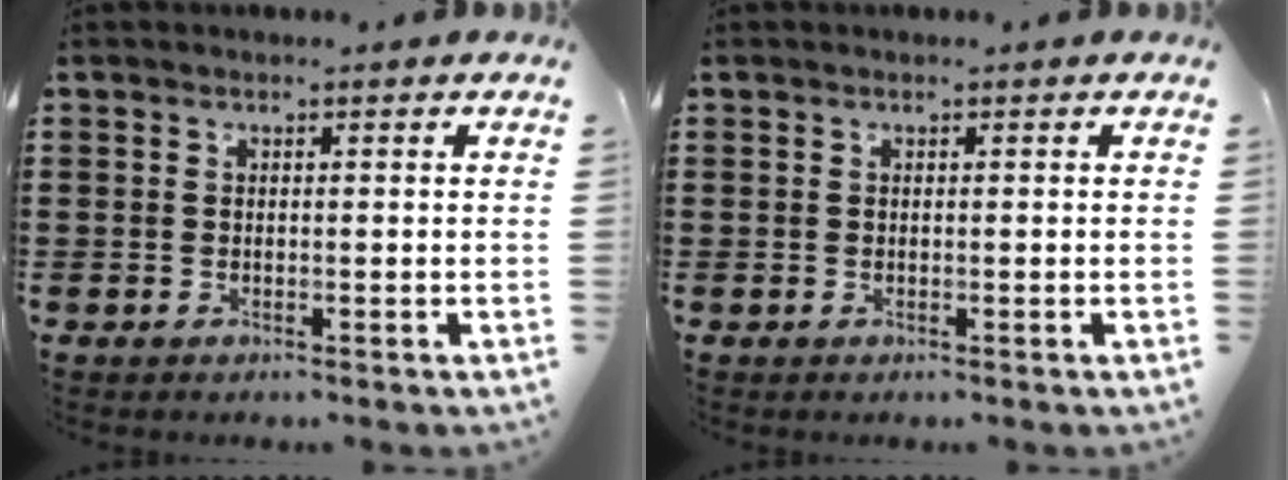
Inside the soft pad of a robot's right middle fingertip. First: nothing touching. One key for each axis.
{"total": 0.0}